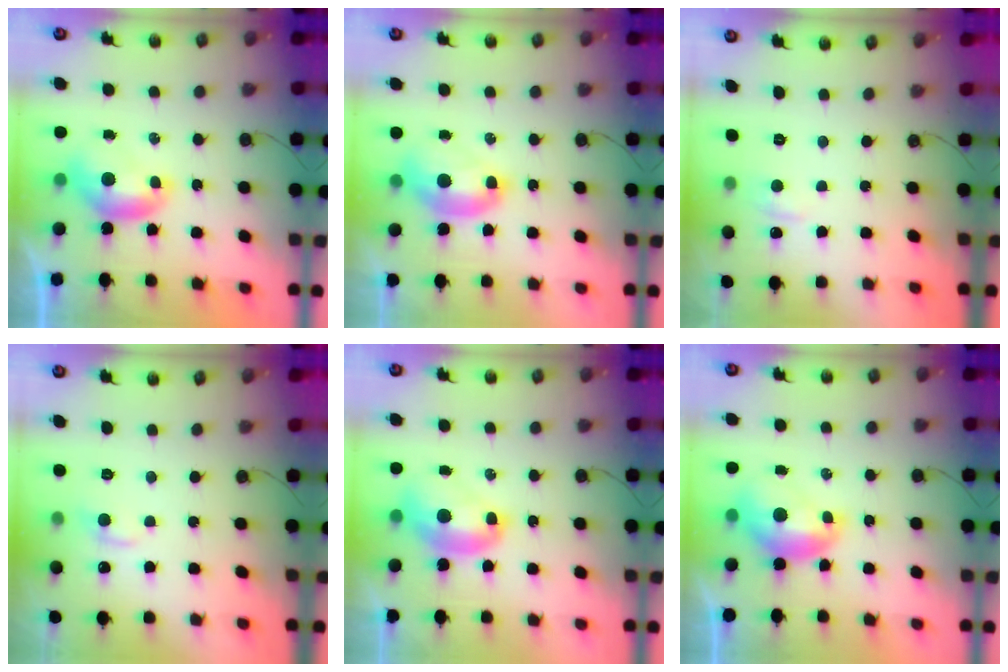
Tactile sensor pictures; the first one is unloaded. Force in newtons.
{"total": 2.6, "press": 2.6, "slide": 0.6}
{"total": 0.9, "press": 0.7, "slide": 0.5}
{"total": 1.2, "press": 1.0, "slide": 0.6}
{"total": 3.2, "press": 3.2, "slide": 0.2}
{"total": 1.7, "press": 1.7, "slide": 0.4}